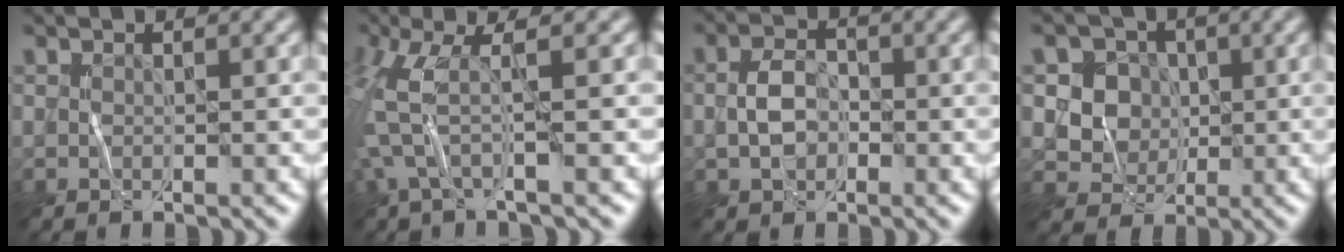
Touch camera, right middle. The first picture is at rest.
{"total": 4.7, "force": [0.2, 0.7, 4.6], "torque": [-0.119, -0.001, 0.001]}
{"total": 2.9, "force": [-0.4, 2.1, 2.0], "torque": [-0.046, 0.003, -0.010]}
{"total": 5.2, "force": [1.0, 4.7, 2.0], "torque": [-0.036, 0.001, 0.015]}